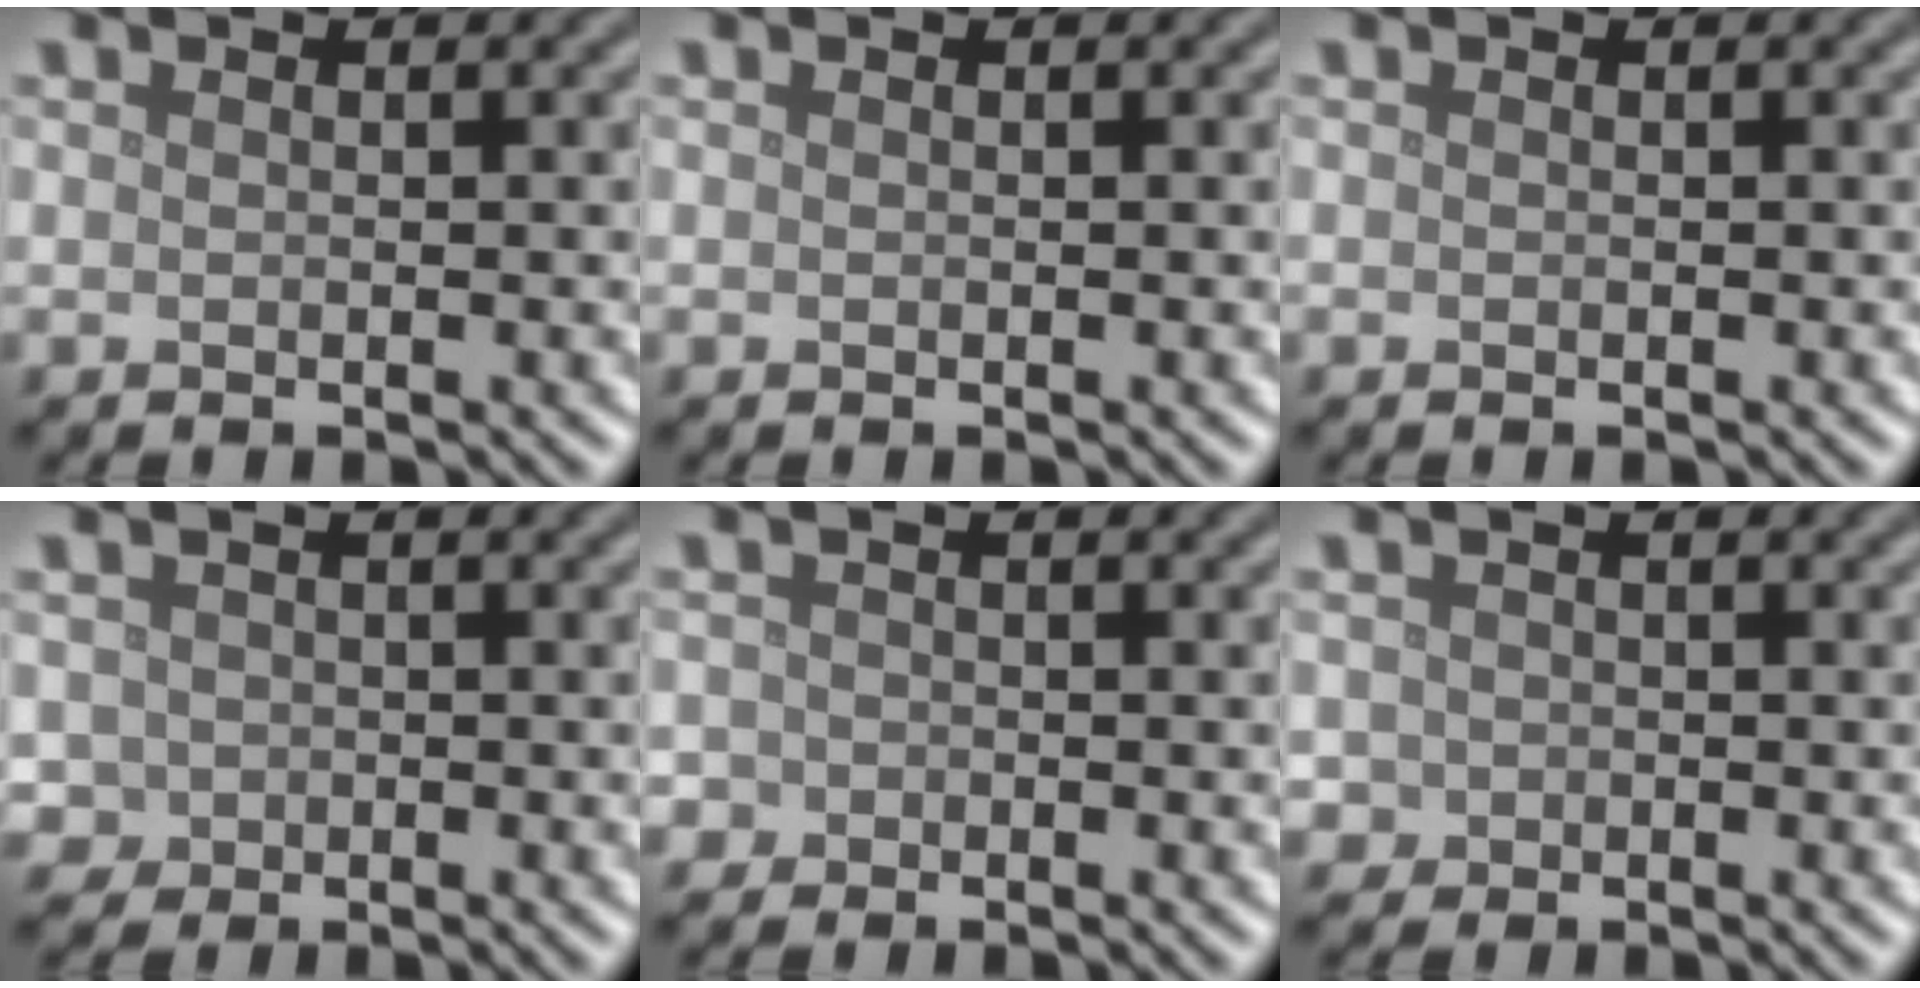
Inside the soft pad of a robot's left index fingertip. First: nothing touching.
{"total": 0.0}
{"total": 0.0}
{"total": 1.4, "force": [-0.2, 1.4, 0.1], "torque": [0.007, -0.003, -0.003]}
{"total": 1.4, "force": [-0.5, 1.3, 0.1], "torque": [0.010, 0.002, -0.015]}
{"total": 1.1, "force": [-0.2, 1.1, 0.0], "torque": [0.012, -0.003, -0.005]}